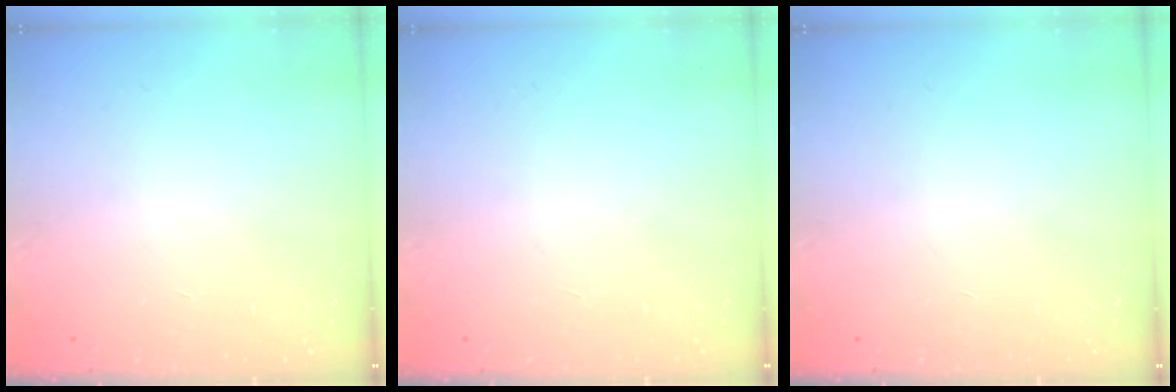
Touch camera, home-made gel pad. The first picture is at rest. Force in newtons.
{"total": 0.0}
{"total": 0.0}